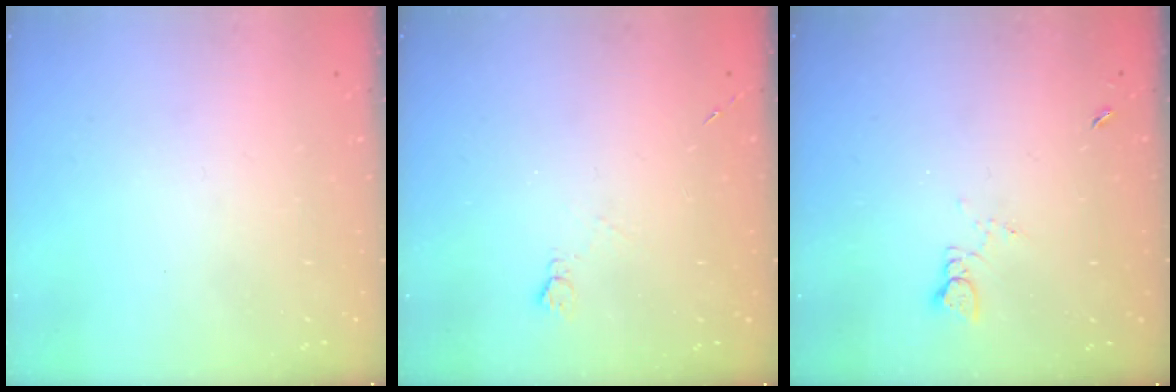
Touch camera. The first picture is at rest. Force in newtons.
{"total": 4.5, "press": 4.5, "slide": 0.6}
{"total": 1.8, "press": 1.7, "slide": 0.3}